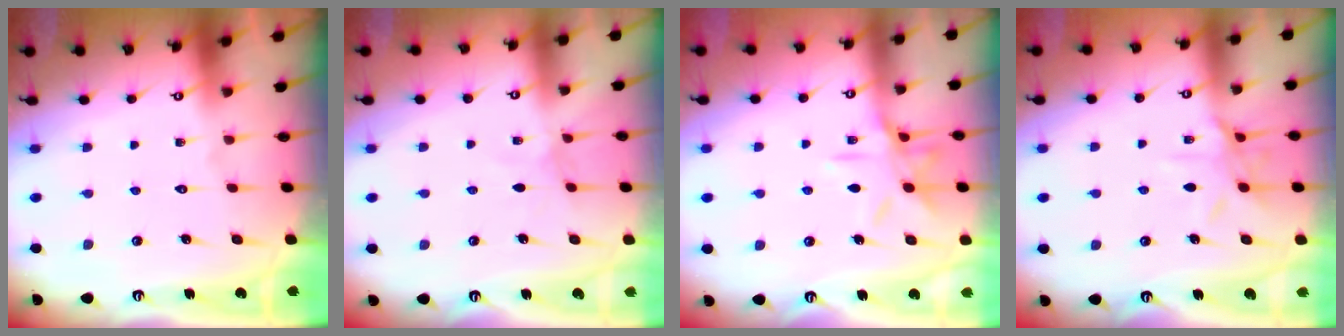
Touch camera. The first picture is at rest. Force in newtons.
{"total": 2.3, "press": 2.3, "slide": 0.4}
{"total": 10.5, "press": 10.5, "slide": 0.9}
{"total": 9.0, "press": 9.0, "slide": 0.6}